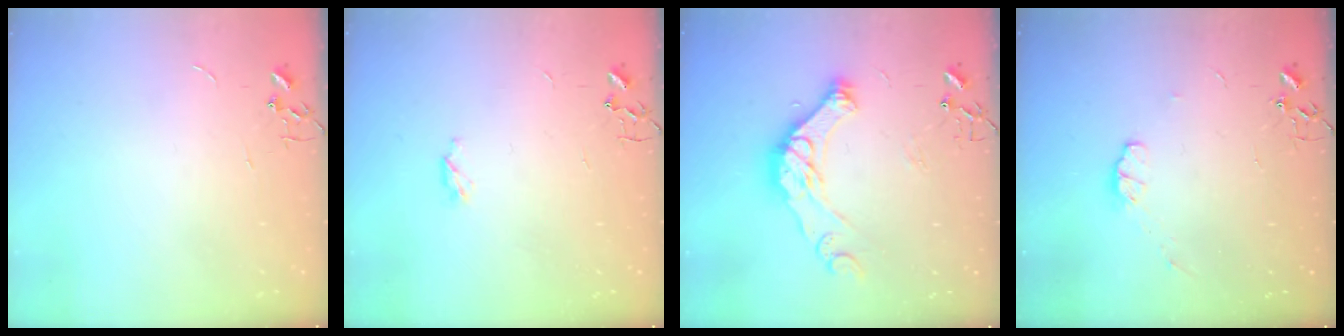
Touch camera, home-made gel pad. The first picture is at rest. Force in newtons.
{"total": 3.3, "press": 3.3, "slide": 0.5}
{"total": 17.0, "press": 16.8, "slide": 2.1}
{"total": 5.2, "press": 5.1, "slide": 0.8}